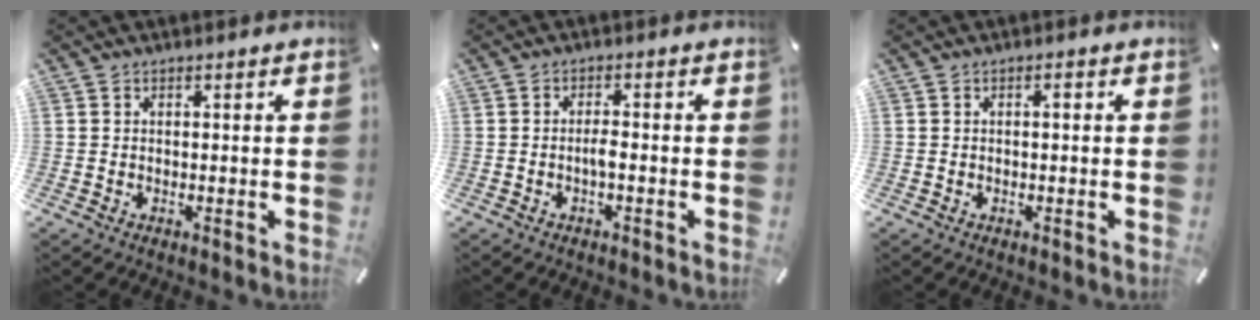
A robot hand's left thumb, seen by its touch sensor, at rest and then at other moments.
{"total": 2.5, "force": [-0.9, 0.6, 2.2], "torque": [-0.041, 0.003, -0.017]}
{"total": 1.0, "force": [0.0, 0.3, 0.9], "torque": [-0.018, 0.003, -0.001]}